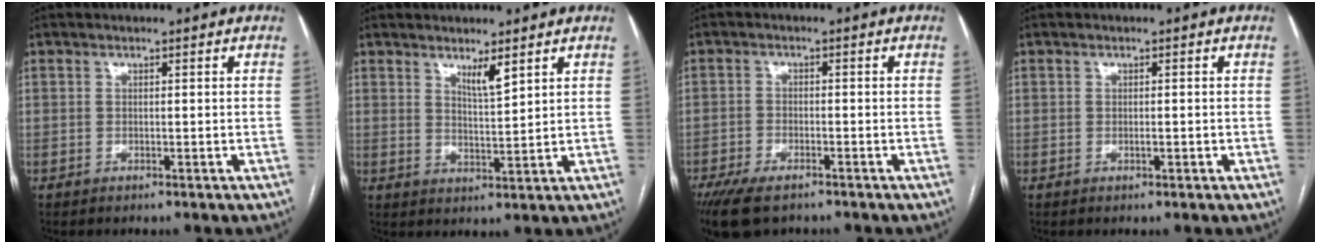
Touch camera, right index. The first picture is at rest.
{"total": 3.4, "force": [2.5, 0.2, 2.4], "torque": [-0.045, -0.012, 0.047]}
{"total": 8.0, "force": [-6.0, 3.0, 4.4], "torque": [-0.078, -0.011, -0.099]}
{"total": 0.7, "force": [-0.2, 0.2, 0.7], "torque": [-0.012, 0.000, -0.001]}